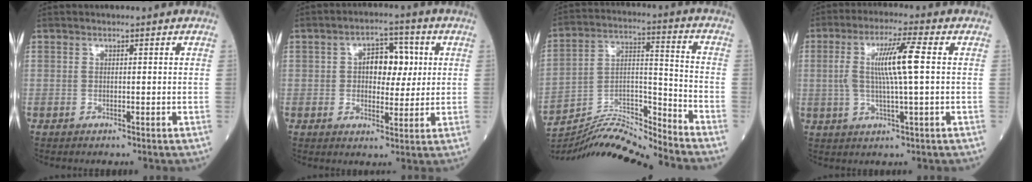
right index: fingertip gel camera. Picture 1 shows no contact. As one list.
[{"total": 6.9, "force": [1.3, 3.9, 5.5], "torque": [-0.079, 0.021, 0.019]}, {"total": 13.4, "force": [-13.2, -1.4, 1.7], "torque": [-0.035, 0.042, -0.241]}, {"total": 8.4, "force": [1.0, 0.0, 8.4], "torque": [-0.164, 0.008, 0.021]}]